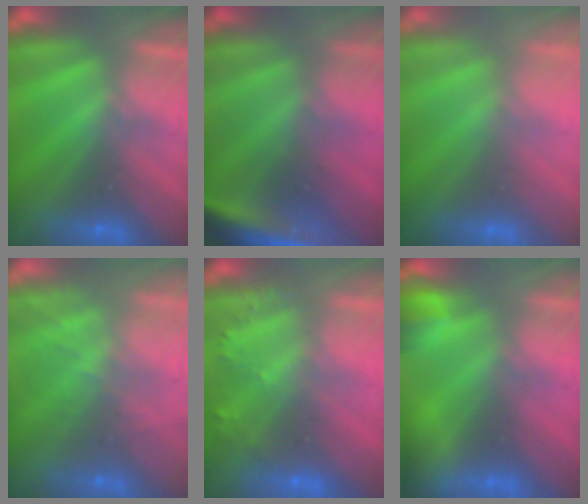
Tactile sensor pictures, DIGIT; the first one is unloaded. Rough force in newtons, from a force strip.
{"total": 4.3}
{"total": 2.9}
{"total": 5.6}
{"total": 2.3}
{"total": 4.9}